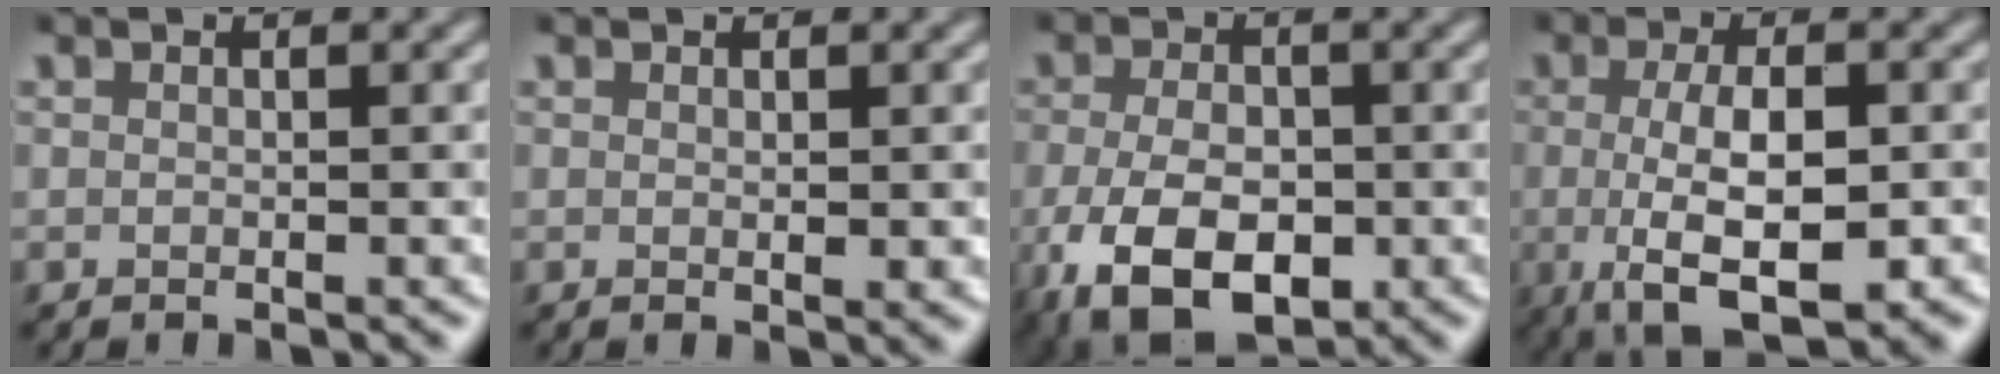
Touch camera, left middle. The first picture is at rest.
{"total": 0.9, "force": [0.2, 0.2, 0.8], "torque": [-0.012, -0.001, 0.004]}
{"total": 8.0, "force": [-2.8, 4.7, 5.8], "torque": [-0.125, -0.015, -0.051]}
{"total": 7.6, "force": [-1.4, 2.7, 7.0], "torque": [-0.130, -0.014, -0.019]}